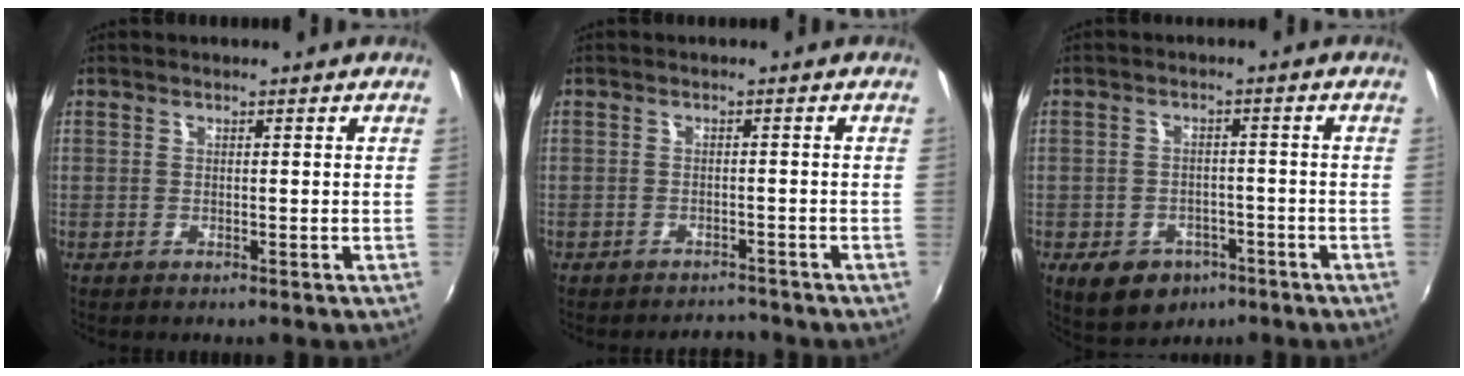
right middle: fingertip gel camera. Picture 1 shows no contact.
{"total": 3.6, "force": [-3.3, 1.2, 0.2], "torque": [-0.011, 0.002, -0.050]}
{"total": 8.9, "force": [-4.8, 6.5, 3.8], "torque": [-0.090, 0.001, -0.056]}